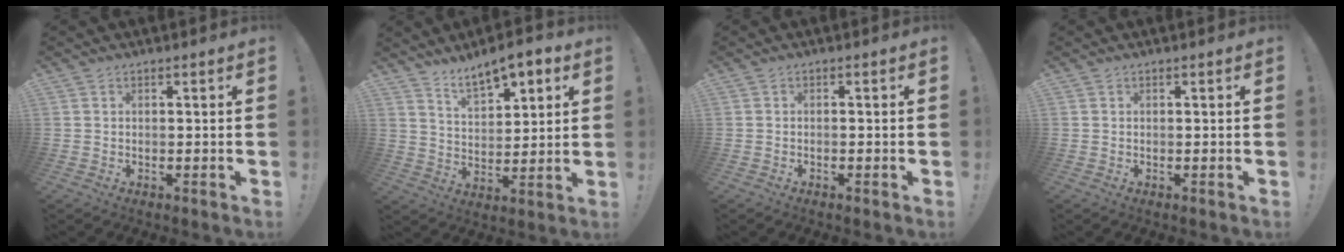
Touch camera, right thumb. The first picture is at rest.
{"total": 10.1, "force": [7.5, 4.4, 5.1], "torque": [-0.076, -0.048, 0.138]}
{"total": 0.8, "force": [-0.8, 0.0, 0.2], "torque": [-0.009, 0.003, -0.012]}
{"total": 0.0}